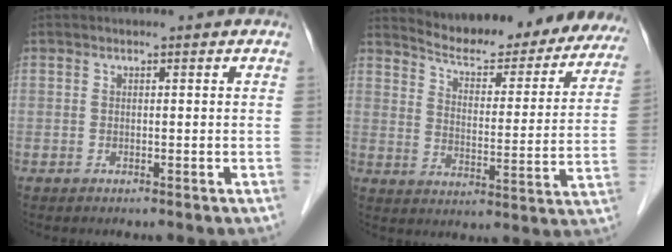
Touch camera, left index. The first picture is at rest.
{"total": 22.8, "force": [21.2, 4.8, 7.0], "torque": [-0.091, -0.047, 0.265]}